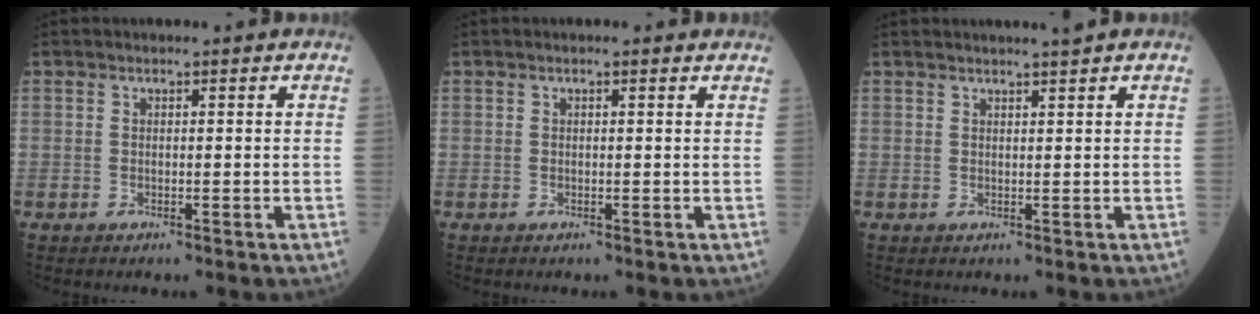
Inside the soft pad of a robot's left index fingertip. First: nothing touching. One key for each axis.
{"total": 1.4, "fx": 1.1, "fy": 0.4, "fz": 0.8, "tx": -0.015, "ty": 0.010, "tz": 0.012}
{"total": 2.4, "fx": 2.2, "fy": -0.5, "fz": 0.9, "tx": -0.011, "ty": 0.004, "tz": 0.033}